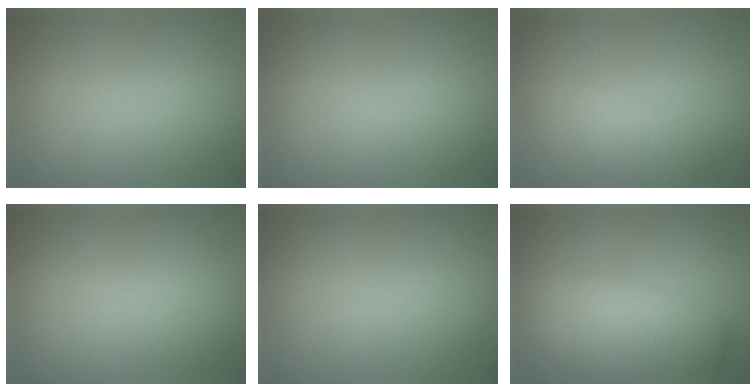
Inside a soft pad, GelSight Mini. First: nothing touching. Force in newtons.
{"total": 0.5, "press": 0.5, "slide": 0.1}
{"total": 2.9, "press": 2.9, "slide": 0.2}
{"total": 0.0}
{"total": 0.0}
{"total": 8.1, "press": 8.1, "slide": 0.3}